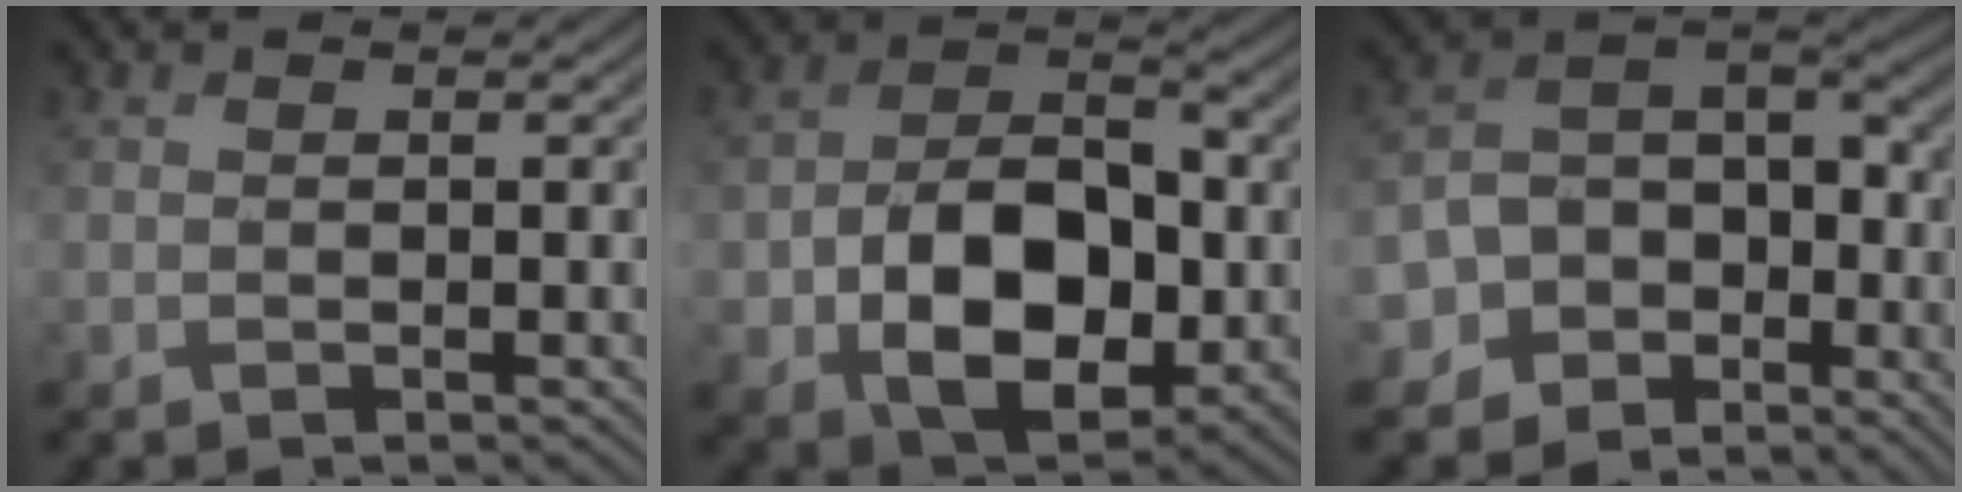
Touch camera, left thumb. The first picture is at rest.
{"total": 11.7, "force": [-2.3, 7.8, 8.4], "torque": [-0.152, -0.016, -0.032]}
{"total": 8.9, "force": [-5.2, 6.1, 3.9], "torque": [-0.095, -0.017, -0.102]}